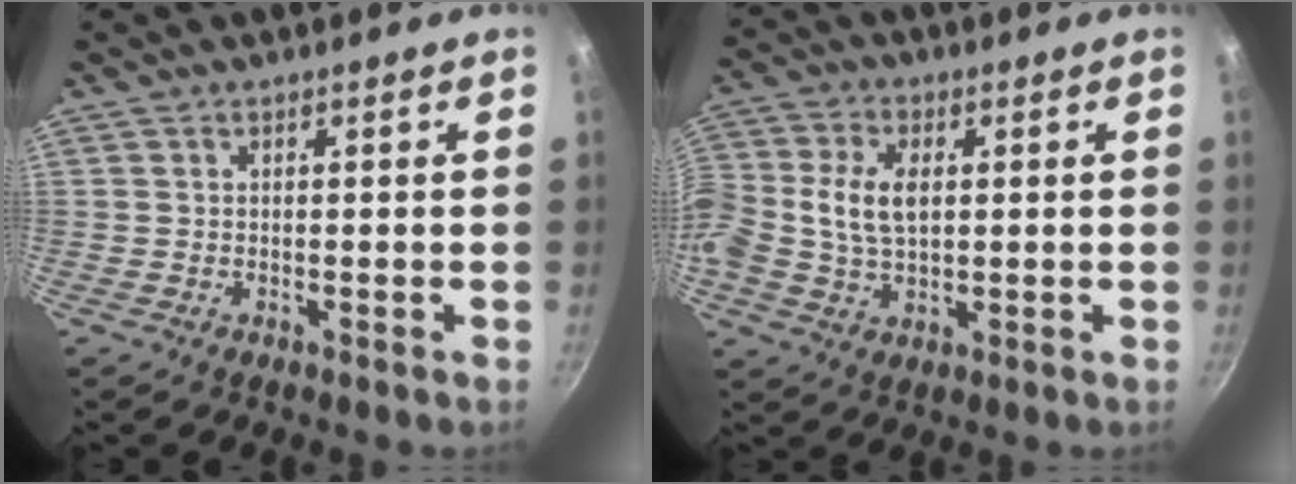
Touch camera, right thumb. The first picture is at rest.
{"total": 11.4, "force": [1.0, 7.6, 8.4], "torque": [-0.172, 0.026, 0.013]}